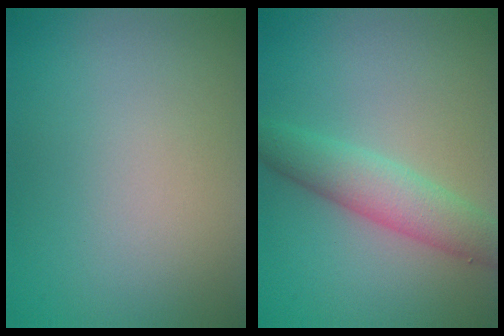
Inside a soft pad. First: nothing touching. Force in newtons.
{"total": 4.2, "press": 4.2, "slide": 0.1}